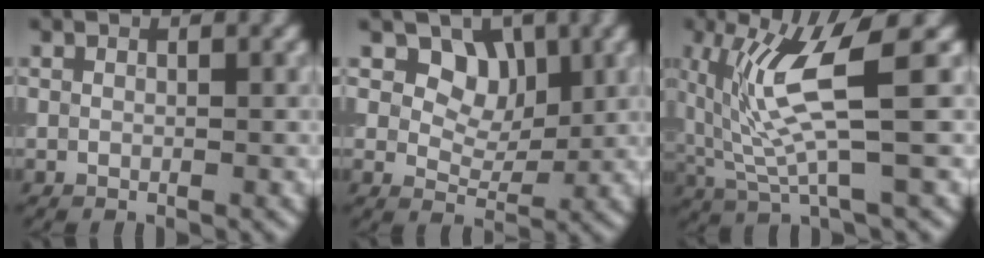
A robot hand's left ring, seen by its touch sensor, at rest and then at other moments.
{"total": 4.9, "force": [2.4, 3.5, 2.3], "torque": [-0.038, -0.015, 0.048]}
{"total": 7.1, "force": [1.4, 1.2, 6.8], "torque": [-0.148, -0.008, 0.032]}